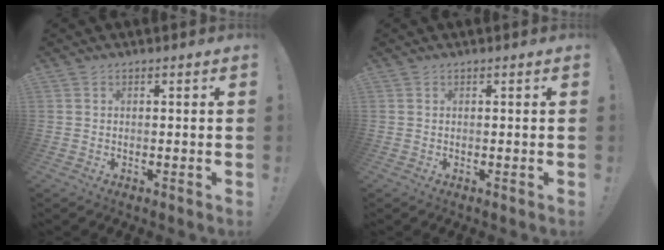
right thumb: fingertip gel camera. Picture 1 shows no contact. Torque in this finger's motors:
{"motor_torque": [-0.12, -0.16, -0.19, 0.11, -0.03]}